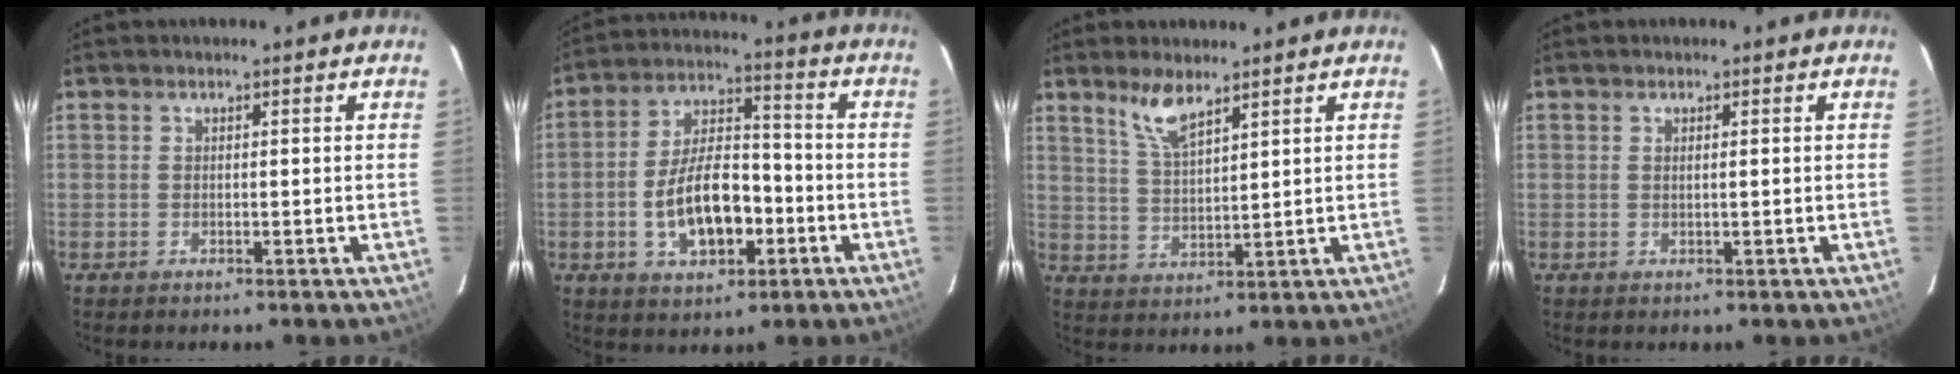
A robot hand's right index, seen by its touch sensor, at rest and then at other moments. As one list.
[{"total": 13.1, "force": [-3.8, 6.7, 10.6], "torque": [-0.205, 0.017, -0.053]}, {"total": 6.0, "force": [4.5, 1.5, 3.8], "torque": [-0.075, 0.000, 0.094]}, {"total": 0.7, "force": [0.2, -0.2, 0.7], "torque": [-0.013, 0.001, 0.003]}]